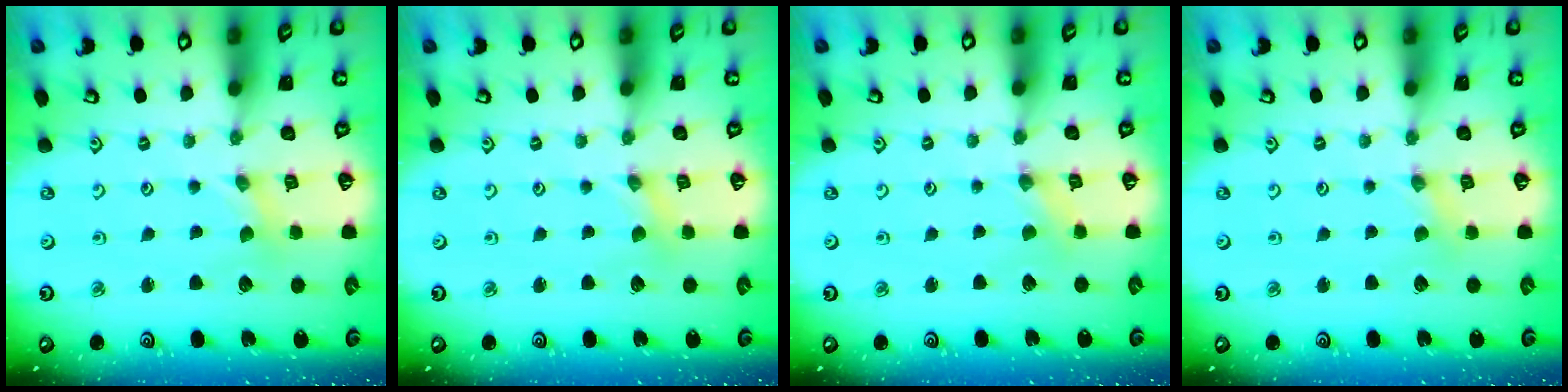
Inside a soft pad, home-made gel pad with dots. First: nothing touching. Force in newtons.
{"total": 0.0}
{"total": 0.0}
{"total": 1.0, "press": 1.0, "slide": 0.2}